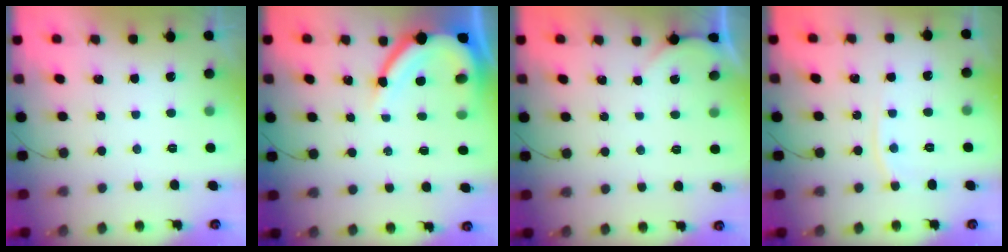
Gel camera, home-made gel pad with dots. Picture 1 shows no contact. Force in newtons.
{"total": 10.1, "press": 10.0, "slide": 1.2}
{"total": 0.0}
{"total": 4.3, "press": 4.3, "slide": 0.2}